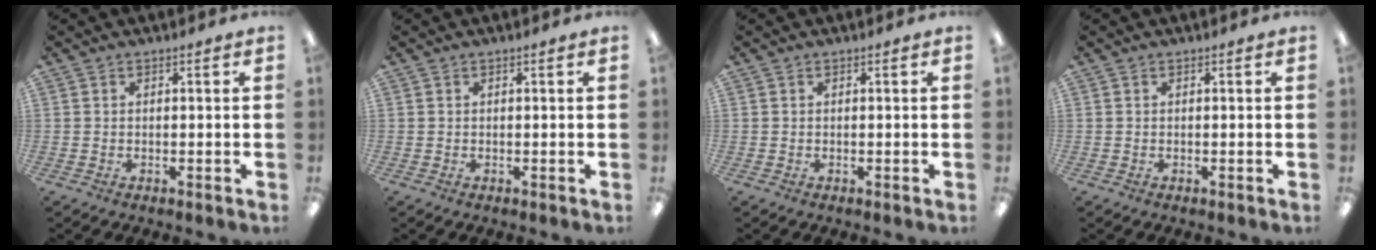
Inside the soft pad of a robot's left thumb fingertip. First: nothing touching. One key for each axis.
{"total": 0.0}
{"total": 0.0}
{"total": 0.0}